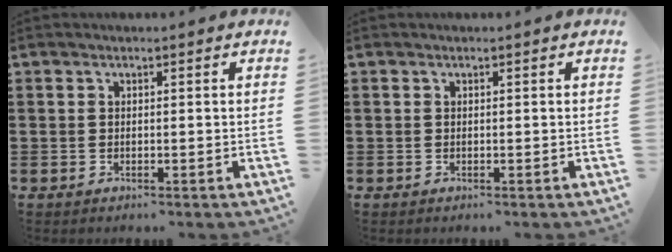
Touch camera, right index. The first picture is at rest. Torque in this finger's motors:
{"motor_torque": [0.86, 0.66, 0.00, 0.00]}